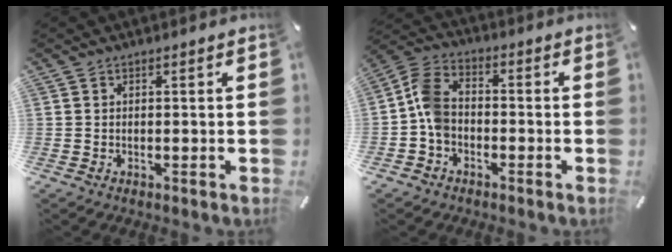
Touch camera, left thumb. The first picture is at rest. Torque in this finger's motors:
{"motor_torque": [0.14, 0.68, -0.08, 0.00, 0.08]}